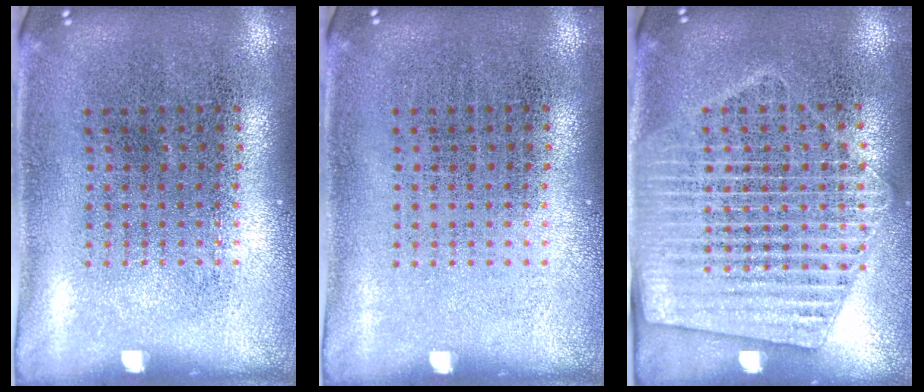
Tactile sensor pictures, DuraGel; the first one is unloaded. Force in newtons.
{"total": 0.0}
{"total": 2.0, "press": 1.8, "slide": 0.9}